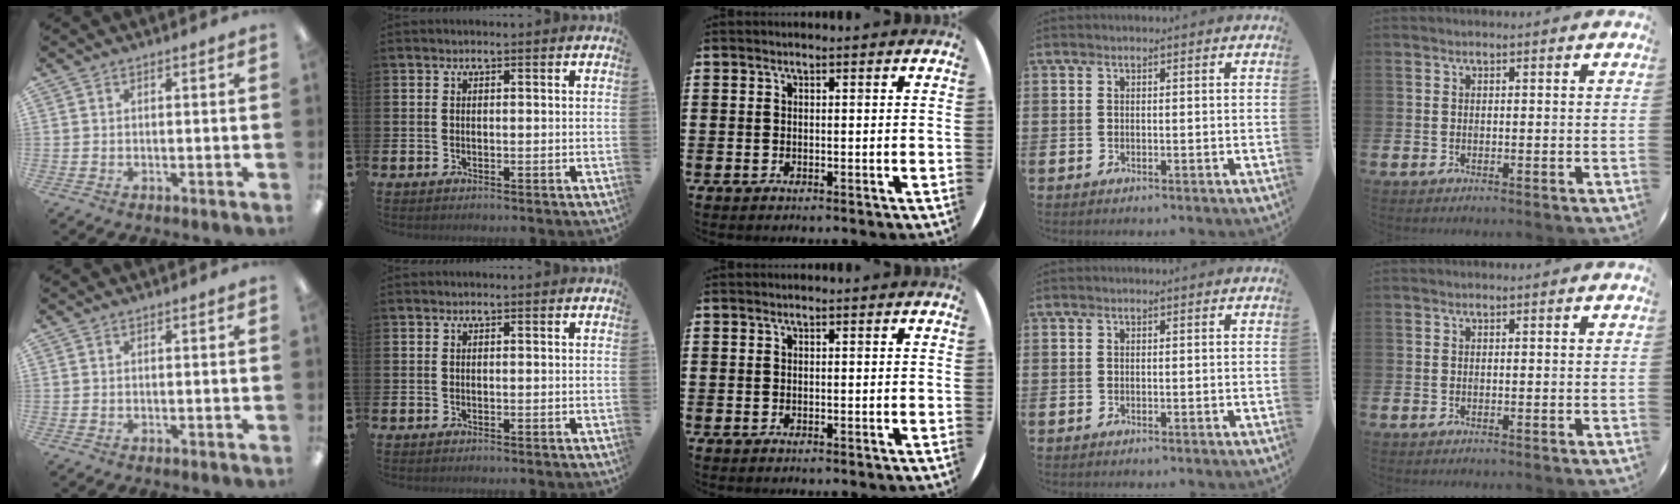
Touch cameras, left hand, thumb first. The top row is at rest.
{}